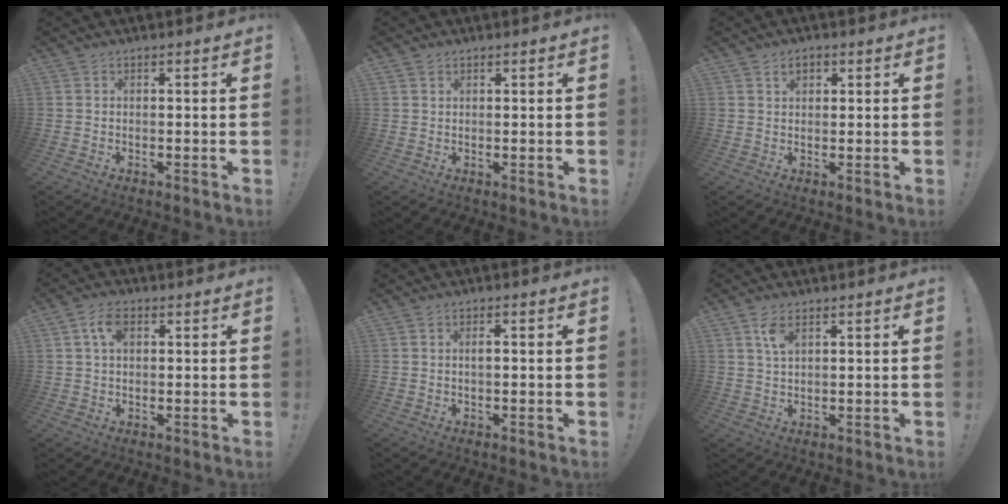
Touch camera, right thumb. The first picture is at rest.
{"total": 1.1, "force": [0.9, 0.6, 0.2], "torque": [0.000, -0.003, 0.016]}
{"total": 2.8, "force": [1.2, 1.9, 1.7], "torque": [-0.022, 0.001, 0.018]}
{"total": 5.8, "force": [1.9, 3.2, 4.4], "torque": [-0.080, 0.006, 0.034]}
{"total": 1.3, "force": [-0.3, 0.2, 1.2], "torque": [-0.022, 0.002, -0.007]}
{"total": 4.2, "force": [2.0, 1.9, 3.1], "torque": [-0.051, -0.007, 0.033]}